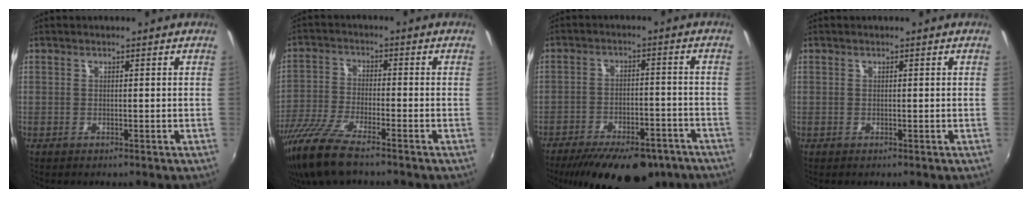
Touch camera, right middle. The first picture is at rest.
{"total": 11.6, "force": [-8.8, 1.8, 7.2], "torque": [-0.164, -0.036, -0.173]}
{"total": 19.6, "force": [-14.8, 7.6, 10.4], "torque": [-0.196, -0.026, -0.201]}
{"total": 0.0}